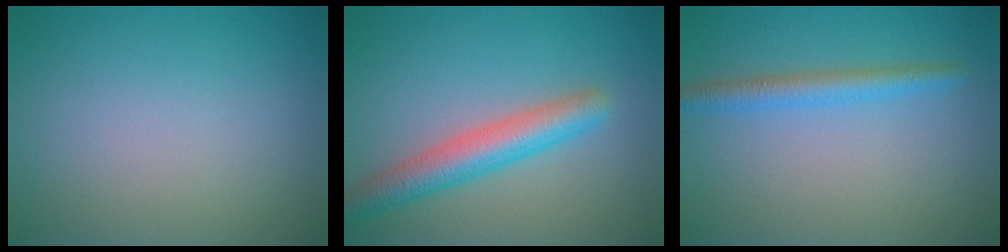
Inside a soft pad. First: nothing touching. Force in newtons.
{"total": 4.5, "press": 4.5, "slide": 0.2}
{"total": 2.4, "press": 2.4, "slide": 0.2}